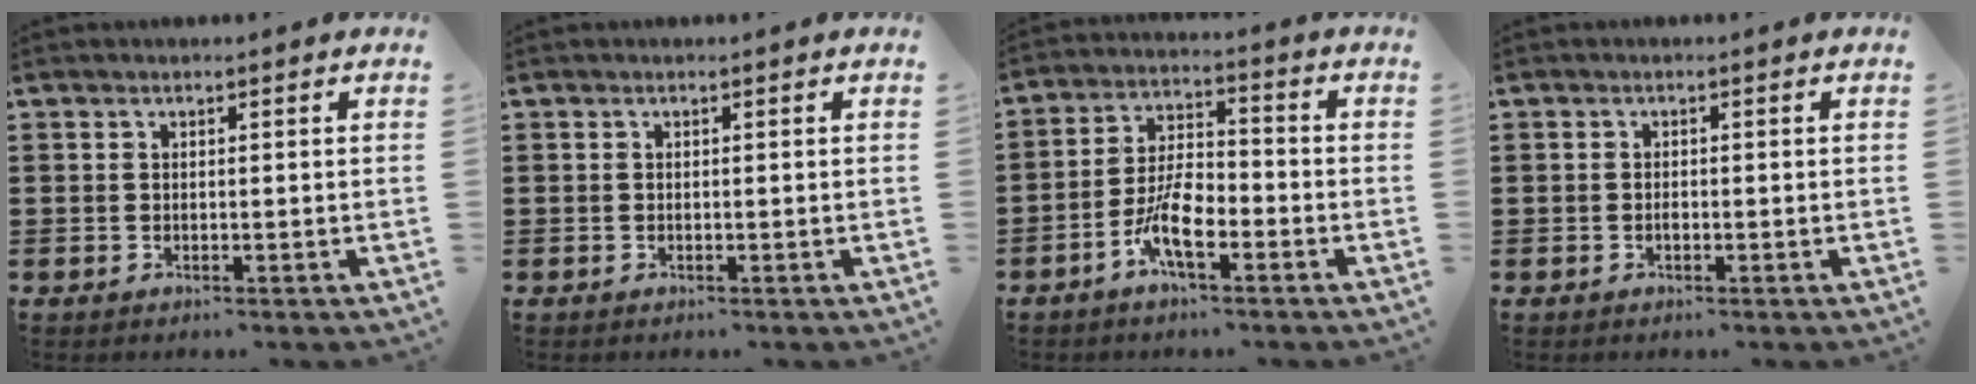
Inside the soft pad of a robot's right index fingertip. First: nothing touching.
{"total": 0.0}
{"total": 7.4, "force": [-3.6, 2.6, 5.9], "torque": [-0.130, -0.005, -0.070]}
{"total": 0.6, "force": [-0.3, 0.3, 0.5], "torque": [-0.011, -0.004, -0.004]}